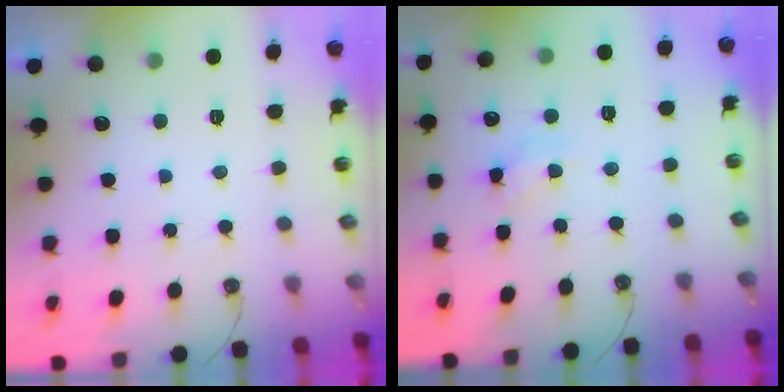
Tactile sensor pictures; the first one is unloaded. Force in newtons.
{"total": 5.3, "press": 5.3, "slide": 0.3}